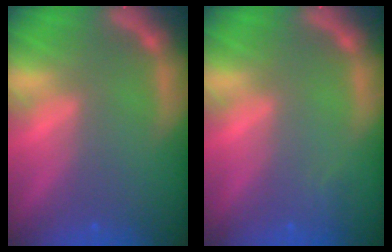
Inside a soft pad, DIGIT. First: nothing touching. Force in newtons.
{"total": 0.9}